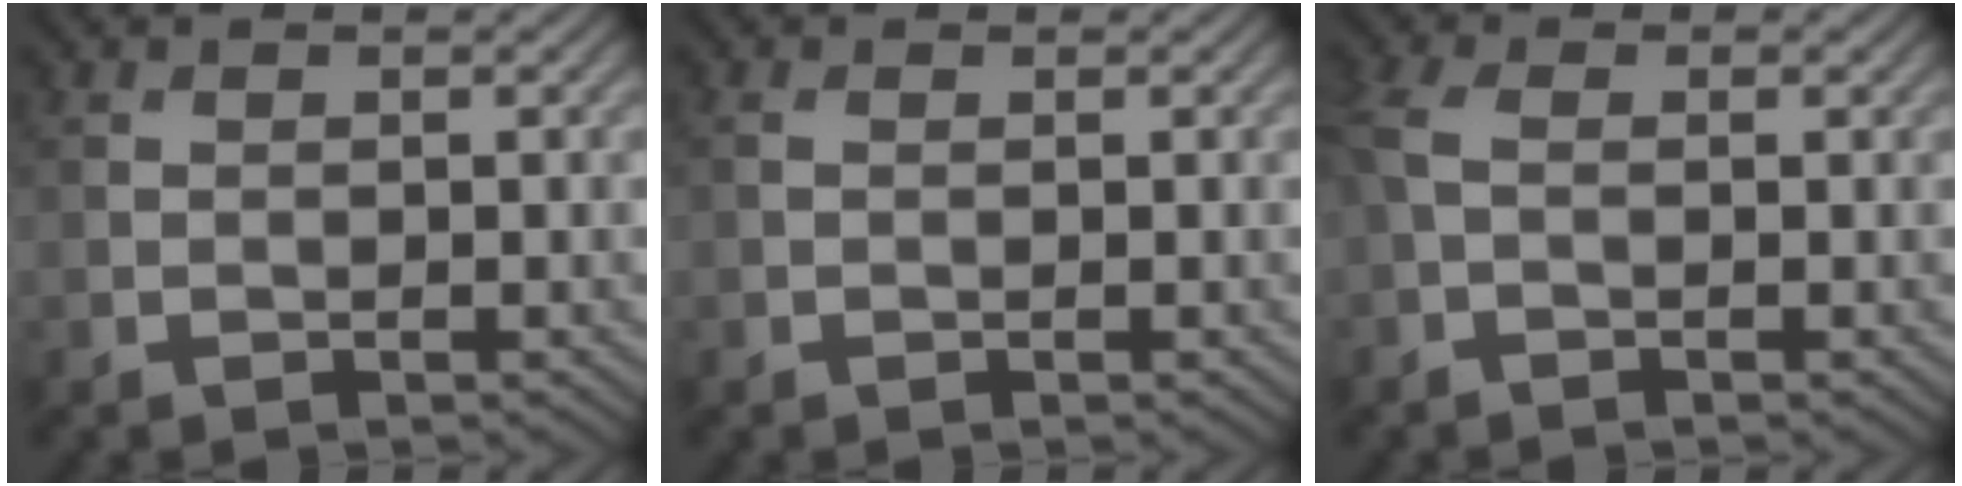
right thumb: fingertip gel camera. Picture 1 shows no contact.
{"total": 1.2, "force": [0.4, 0.6, 1.0], "torque": [-0.027, 0.005, 0.003]}
{"total": 4.2, "force": [0.1, 2.1, 3.6], "torque": [-0.095, 0.008, -0.006]}